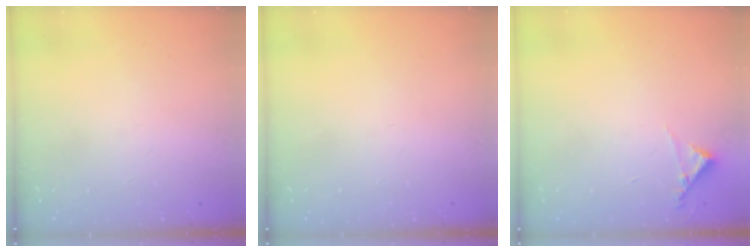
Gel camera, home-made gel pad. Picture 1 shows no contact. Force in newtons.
{"total": 0.0}
{"total": 3.8, "press": 3.8, "slide": 0.2}